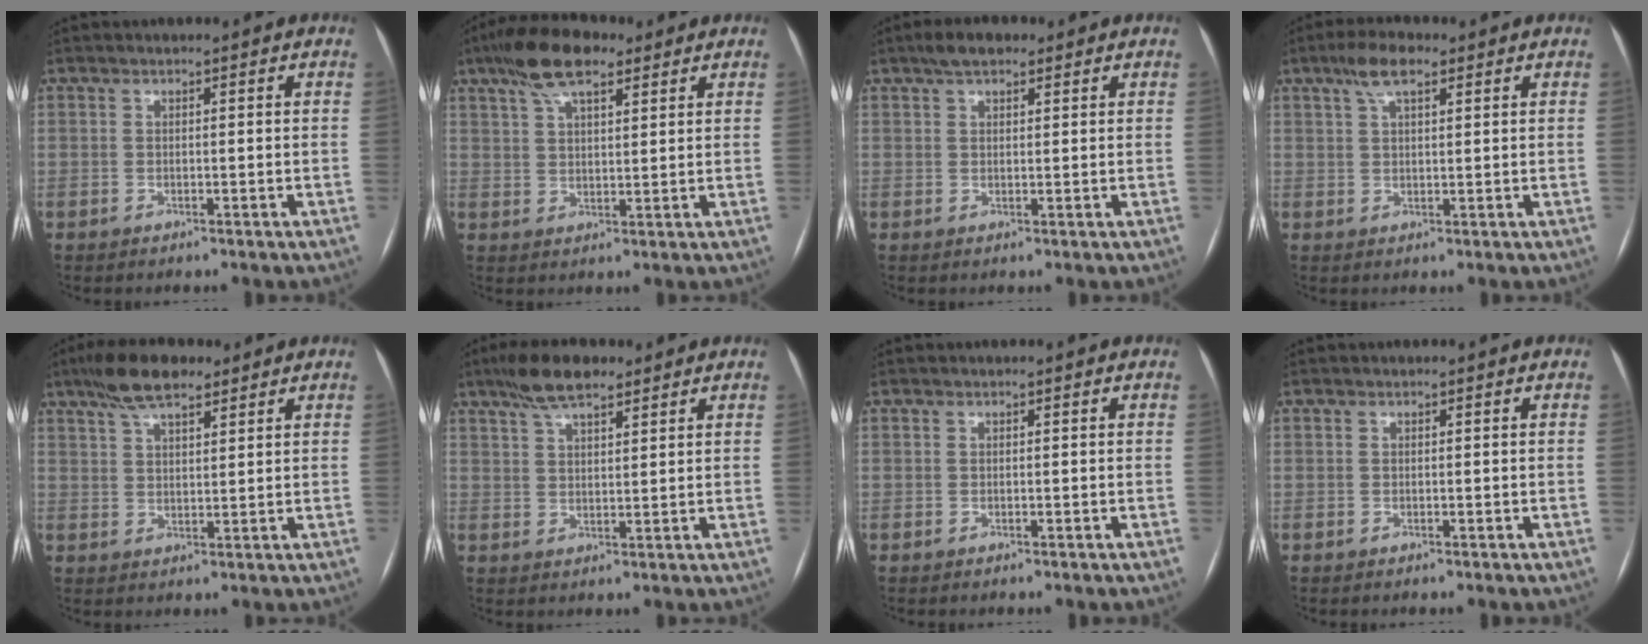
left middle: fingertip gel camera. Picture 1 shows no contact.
{"total": 9.5, "force": [6.2, 3.3, 6.4], "torque": [-0.124, 0.025, 0.108]}
{"total": 4.2, "force": [2.9, 1.8, 2.5], "torque": [-0.050, 0.017, 0.049]}
{"total": 5.1, "force": [3.1, 1.6, 3.8], "torque": [-0.078, 0.016, 0.056]}
{"total": 8.0, "force": [5.8, 2.4, 4.9], "torque": [-0.095, 0.018, 0.101]}
{"total": 7.3, "force": [5.4, 2.1, 4.4], "torque": [-0.087, 0.016, 0.096]}
{"total": 0.0}
{"total": 0.0}